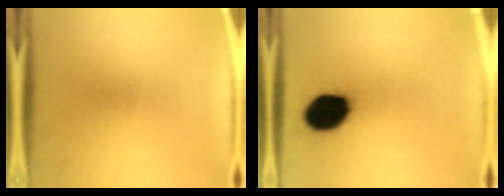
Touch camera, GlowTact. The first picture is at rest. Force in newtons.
{"total": 14.2}